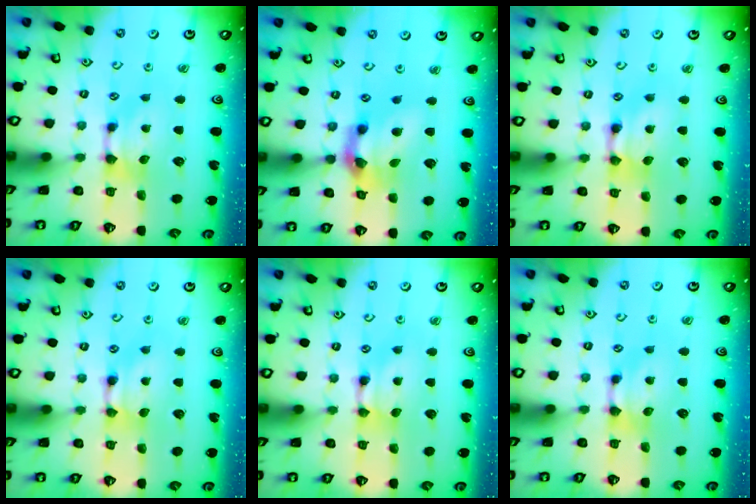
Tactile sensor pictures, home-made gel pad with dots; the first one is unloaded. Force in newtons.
{"total": 6.9, "press": 6.5, "slide": 2.5}
{"total": 1.8, "press": 1.8, "slide": 0.1}
{"total": 1.6, "press": 1.6, "slide": 0.1}
{"total": 1.6, "press": 1.6, "slide": 0.1}
{"total": 0.0}